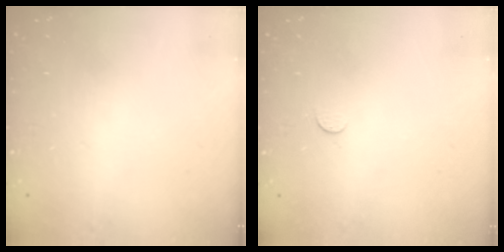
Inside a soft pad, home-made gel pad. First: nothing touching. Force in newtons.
{"total": 3.1, "press": 3.1, "slide": 0.4}